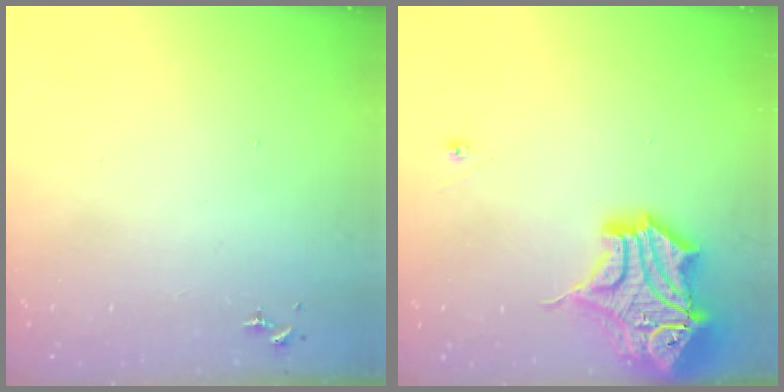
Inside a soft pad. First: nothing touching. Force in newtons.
{"total": 19.9, "press": 19.7, "slide": 3.3}